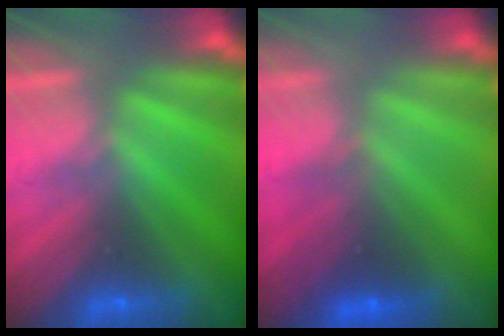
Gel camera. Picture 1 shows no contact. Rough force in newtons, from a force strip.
{"total": 2.1}